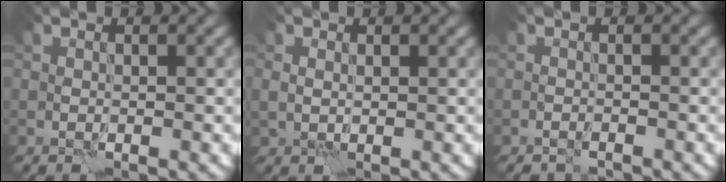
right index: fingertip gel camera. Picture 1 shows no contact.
{"total": 1.2, "force": [0.2, 0.8, 0.8], "torque": [-0.016, 0.002, 0.007]}
{"total": 0.8, "force": [-0.8, -0.2, -0.1], "torque": [0.005, 0.000, -0.017]}